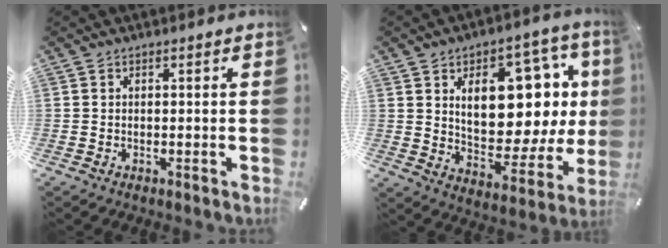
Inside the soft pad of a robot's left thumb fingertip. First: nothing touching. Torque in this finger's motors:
{"motor_torque": [0.75, 0.75, 1.75, -0.57, 0.46]}